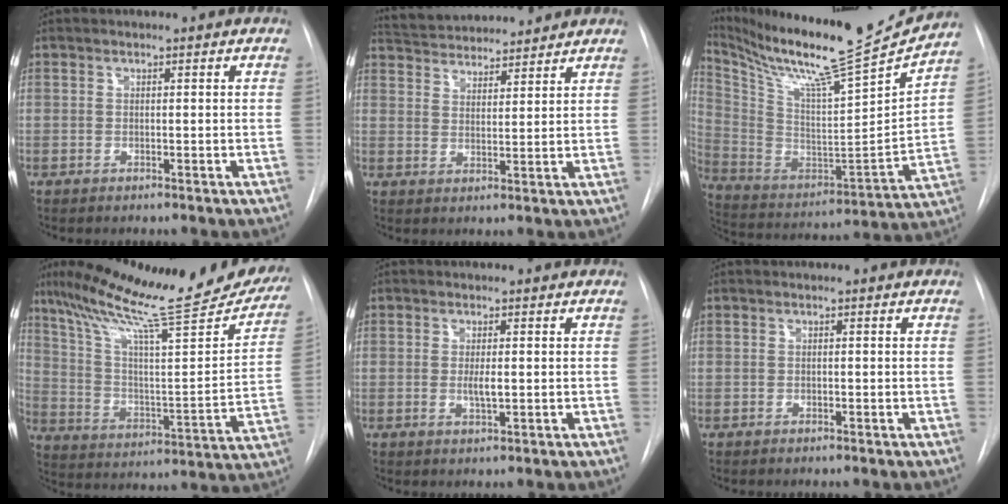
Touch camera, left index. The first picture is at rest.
{"total": 12.4, "force": [11.6, 2.7, 3.5], "torque": [-0.055, 0.025, 0.178]}
{"total": 25.8, "force": [22.6, 0.2, 12.4], "torque": [-0.240, -0.074, 0.355]}
{"total": 28.1, "force": [22.9, 3.7, 15.9], "torque": [-0.255, -0.037, 0.321]}
{"total": 2.1, "force": [-0.7, 0.4, 1.9], "torque": [-0.037, -0.008, -0.011]}
{"total": 0.8, "force": [-0.8, 0.1, 0.1], "torque": [0.000, -0.005, -0.014]}